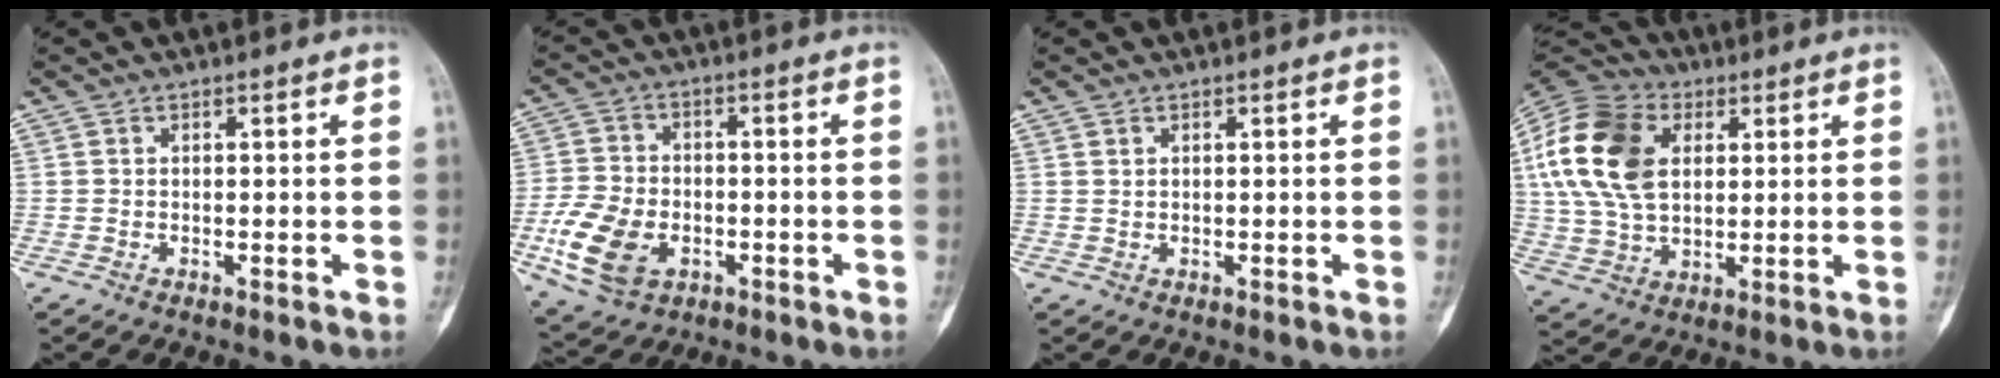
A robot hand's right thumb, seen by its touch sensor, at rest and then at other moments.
{"total": 11.9, "force": [-3.8, 8.1, 7.8], "torque": [-0.151, 0.007, -0.068]}
{"total": 0.6, "force": [0.4, 0.4, 0.2], "torque": [0.001, -0.001, 0.007]}
{"total": 19.8, "force": [4.5, 13.4, 13.9], "torque": [-0.279, 0.006, 0.079]}